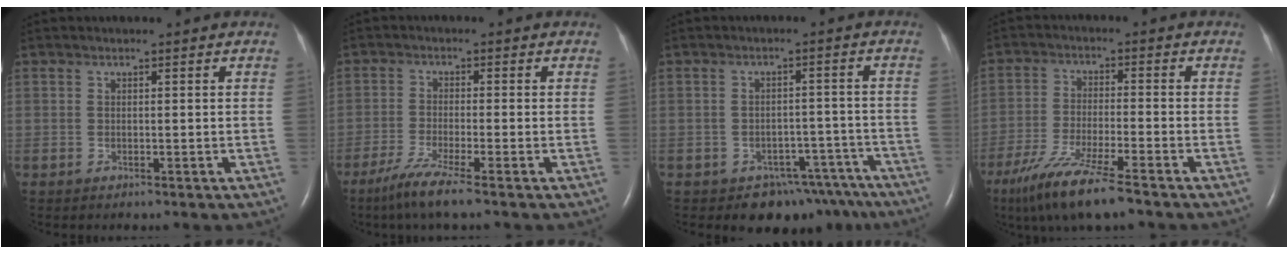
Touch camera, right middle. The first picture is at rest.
{"total": 5.5, "force": [-3.8, -0.5, 3.9], "torque": [-0.083, -0.018, -0.075]}
{"total": 9.1, "force": [-7.1, 5.5, 1.4], "torque": [0.007, 0.031, -0.082]}
{"total": 11.0, "force": [-7.8, 0.6, 7.7], "torque": [-0.151, -0.034, -0.137]}